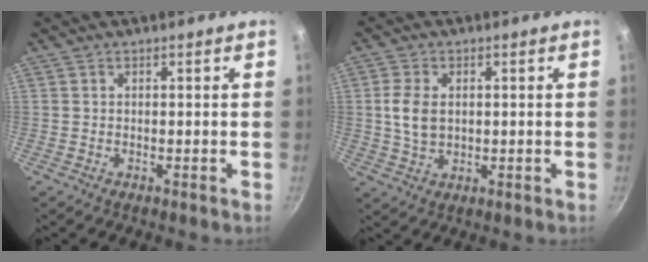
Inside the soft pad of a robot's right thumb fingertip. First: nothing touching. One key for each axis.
{"total": 6.1, "fx": 0.7, "fy": 4.1, "fz": 4.5, "tx": -0.087, "ty": 0.003, "tz": 0.016}